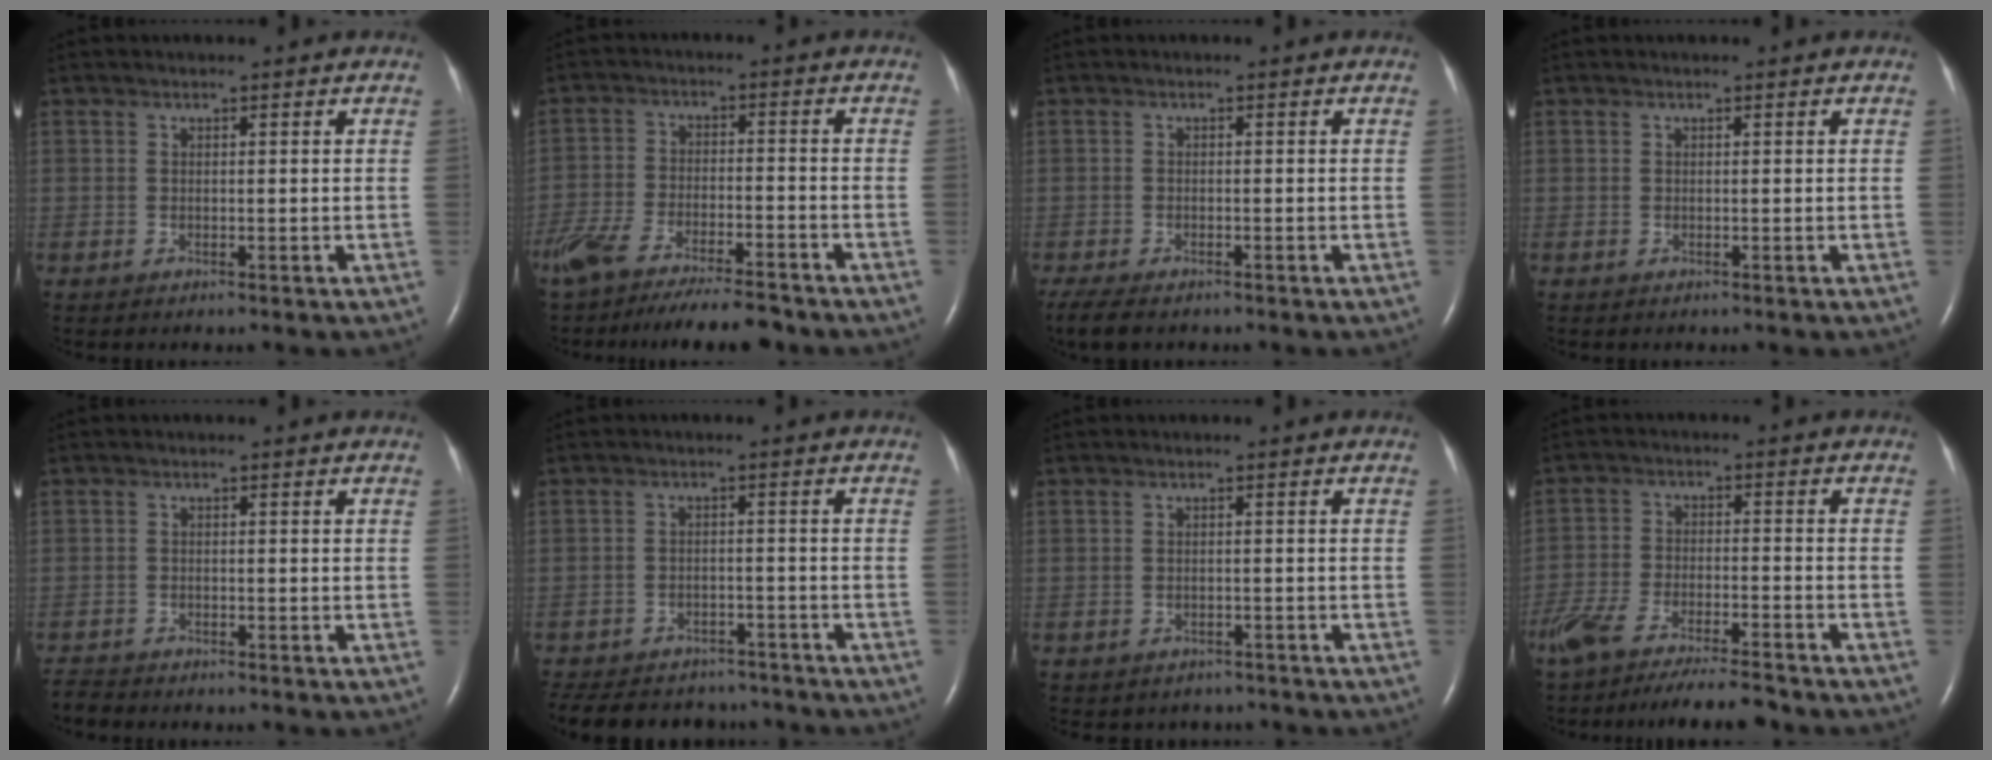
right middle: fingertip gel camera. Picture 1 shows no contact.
{"total": 16.5, "force": [-14.0, 3.2, 8.2], "torque": [-0.165, -0.022, -0.222]}
{"total": 5.7, "force": [-4.3, 2.0, 3.1], "torque": [-0.059, -0.016, -0.069]}
{"total": 0.0}
{"total": 2.2, "force": [-2.2, 0.2, -0.1], "torque": [-0.001, -0.012, -0.038]}
{"total": 15.5, "force": [-13.4, 6.2, 4.9], "torque": [-0.127, -0.001, -0.176]}
{"total": 3.0, "force": [-2.6, 1.6, 0.1], "torque": [-0.007, 0.009, -0.031]}
{"total": 14.6, "force": [-12.6, 2.1, 7.1], "torque": [-0.136, -0.020, -0.205]}